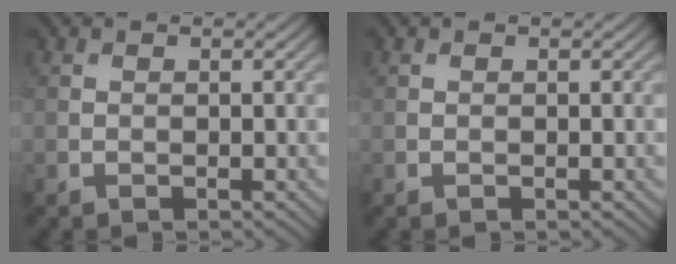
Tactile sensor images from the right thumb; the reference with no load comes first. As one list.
[{"total": 0.0}]